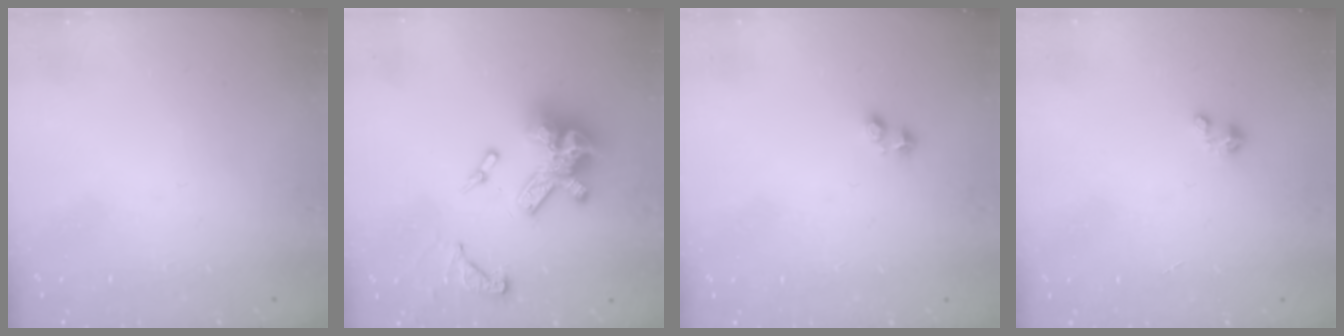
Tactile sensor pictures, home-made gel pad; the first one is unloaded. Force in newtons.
{"total": 16.7, "press": 16.6, "slide": 1.8}
{"total": 1.9, "press": 1.9, "slide": 0.5}
{"total": 0.8, "press": 0.7, "slide": 0.3}